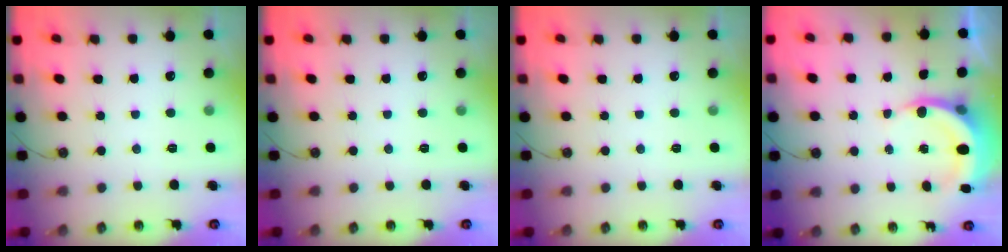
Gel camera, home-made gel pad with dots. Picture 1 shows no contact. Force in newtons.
{"total": 0.0}
{"total": 0.0}
{"total": 6.3, "press": 6.1, "slide": 1.4}